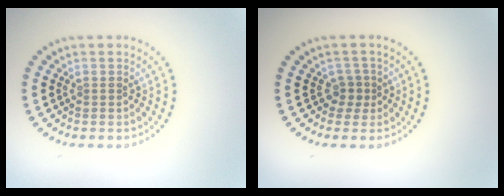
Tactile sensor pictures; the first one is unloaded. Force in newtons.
{"total": 1.4, "press": 1.0, "slide": 0.9}